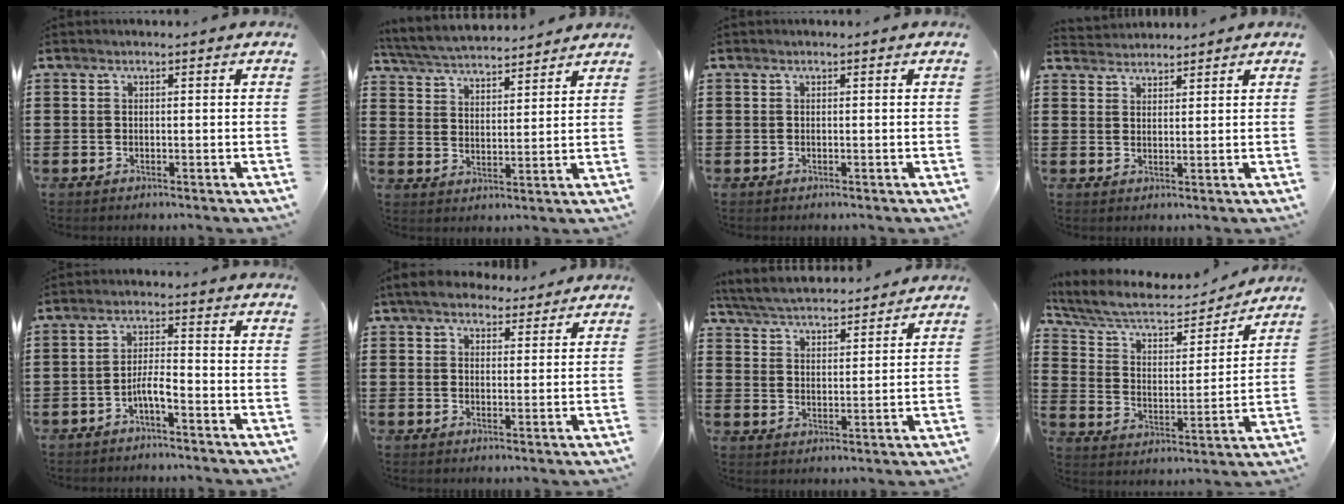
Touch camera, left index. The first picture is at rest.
{"total": 4.7, "force": [4.7, 0.3, 0.7], "torque": [-0.037, -0.027, 0.081]}
{"total": 0.0}
{"total": 2.3, "force": [2.3, 0.2, -0.4], "torque": [0.002, -0.004, 0.045]}
{"total": 3.7, "force": [-2.1, 0.6, 3.0], "torque": [-0.061, 0.005, -0.042]}
{"total": 5.0, "force": [4.2, 2.0, 1.7], "torque": [-0.049, 0.000, 0.080]}
{"total": 4.8, "force": [4.7, 0.4, 0.8], "torque": [-0.039, -0.026, 0.081]}
{"total": 7.6, "force": [6.6, 2.2, 3.1], "torque": [-0.092, -0.040, 0.109]}